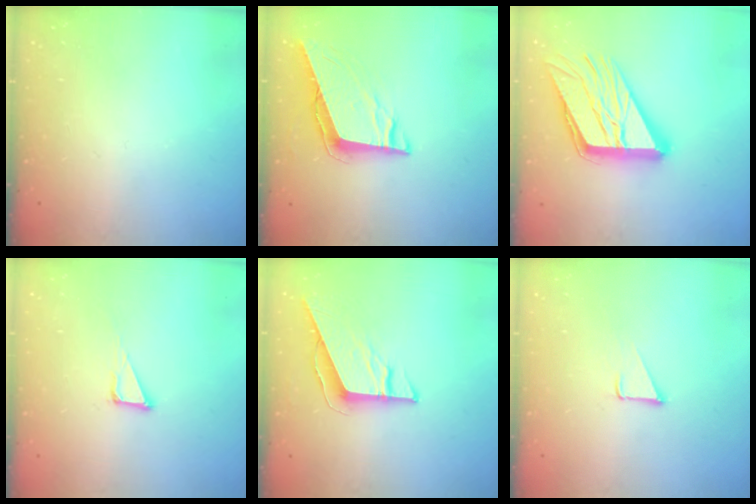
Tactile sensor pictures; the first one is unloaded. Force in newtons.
{"total": 9.0, "press": 8.7, "slide": 2.5}
{"total": 21.5, "press": 21.3, "slide": 2.9}
{"total": 3.8, "press": 3.7, "slide": 0.2}
{"total": 9.0, "press": 9.0, "slide": 0.4}
{"total": 3.2, "press": 3.2, "slide": 0.1}